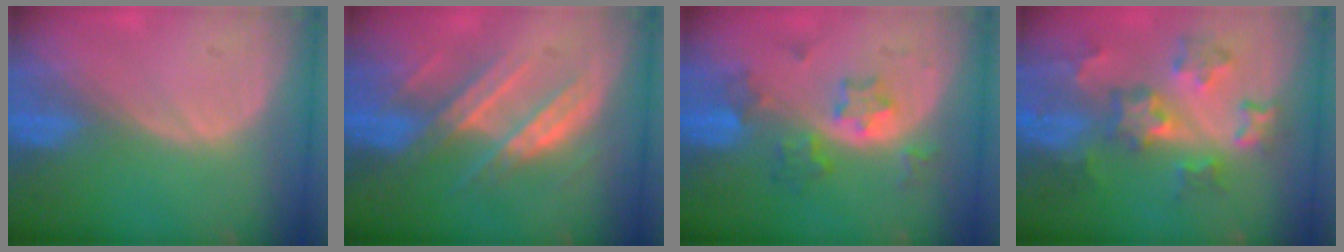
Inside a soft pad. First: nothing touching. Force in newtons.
{"total": 8.2, "press": 7.6, "slide": 3.1}
{"total": 5.7, "press": 5.4, "slide": 1.8}
{"total": 8.6, "press": 7.8, "slide": 3.8}